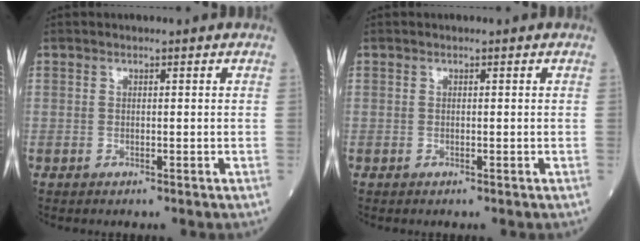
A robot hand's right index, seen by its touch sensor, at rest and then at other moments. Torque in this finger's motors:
{"motor_torque": [0.04, 0.00, -0.01, 0.01]}